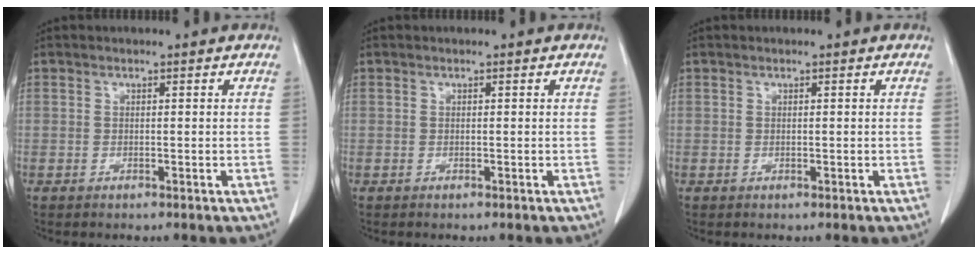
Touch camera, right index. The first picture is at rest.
{"total": 0.0}
{"total": 0.0}